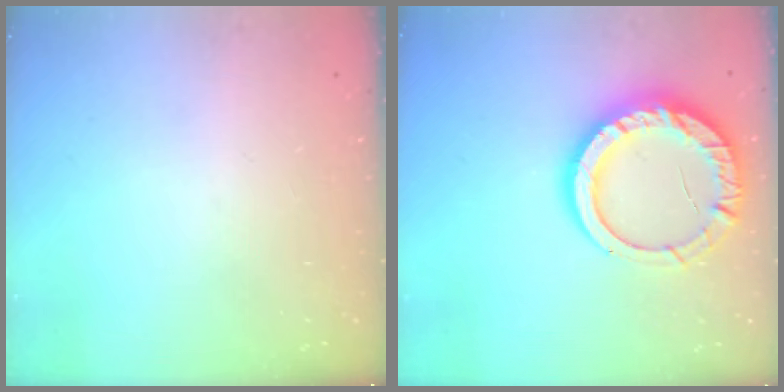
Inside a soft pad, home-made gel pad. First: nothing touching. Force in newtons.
{"total": 16.9, "press": 16.8, "slide": 1.5}